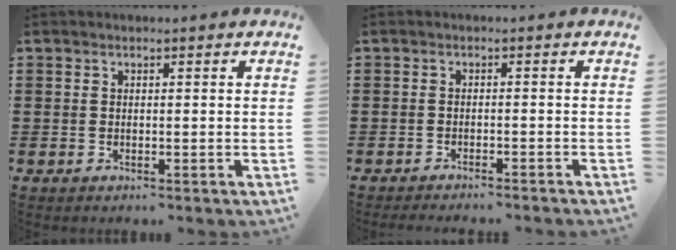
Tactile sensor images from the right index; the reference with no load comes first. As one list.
[{"total": 1.4, "force": [-1.4, -0.3, 0.3], "torque": [-0.005, 0.000, -0.027]}]